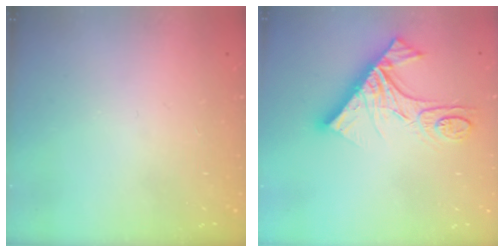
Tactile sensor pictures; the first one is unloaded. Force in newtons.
{"total": 17.9, "press": 17.8, "slide": 2.0}